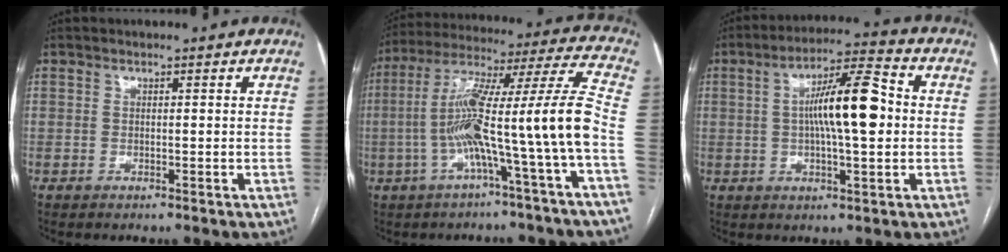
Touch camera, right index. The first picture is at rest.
{"total": 17.4, "force": [-4.4, -1.3, 16.8], "torque": [-0.288, 0.023, -0.083]}
{"total": 12.1, "force": [0.8, 2.0, 11.9], "torque": [-0.204, 0.022, 0.007]}